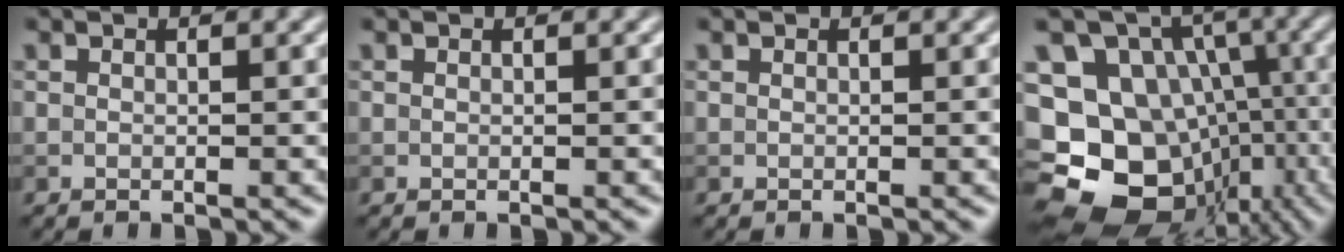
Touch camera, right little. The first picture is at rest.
{"total": 0.0}
{"total": 0.0}
{"total": 21.4, "force": [-7.0, 18.2, 9.0], "torque": [-0.179, -0.018, -0.094]}